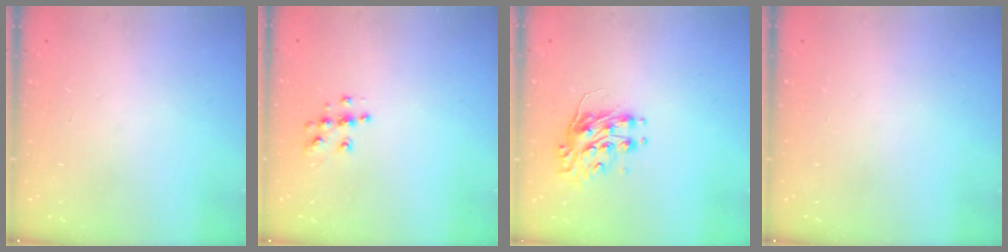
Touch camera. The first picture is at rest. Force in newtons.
{"total": 7.6, "press": 7.6, "slide": 0.4}
{"total": 8.7, "press": 8.7, "slide": 0.3}
{"total": 0.0}